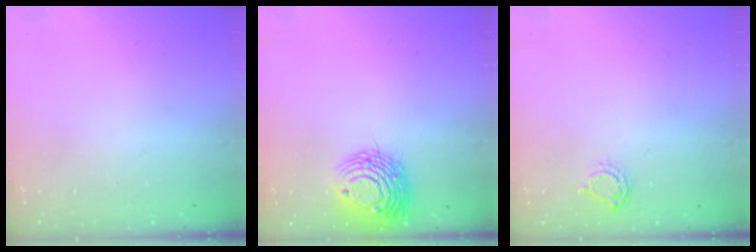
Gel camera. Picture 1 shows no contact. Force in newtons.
{"total": 13.2, "press": 13.2, "slide": 1.1}
{"total": 4.6, "press": 4.5, "slide": 0.4}